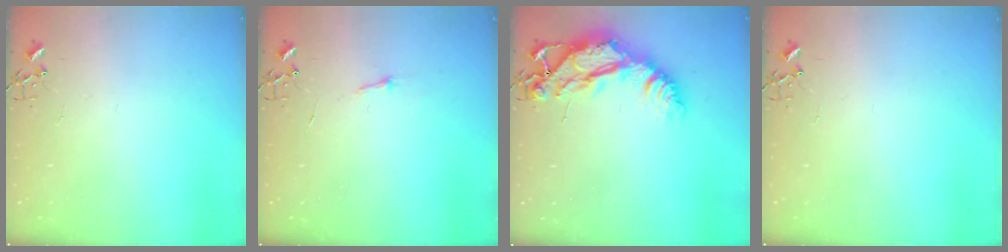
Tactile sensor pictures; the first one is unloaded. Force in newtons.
{"total": 3.1, "press": 3.1, "slide": 0.4}
{"total": 17.0, "press": 17.0, "slide": 1.4}
{"total": 0.0}